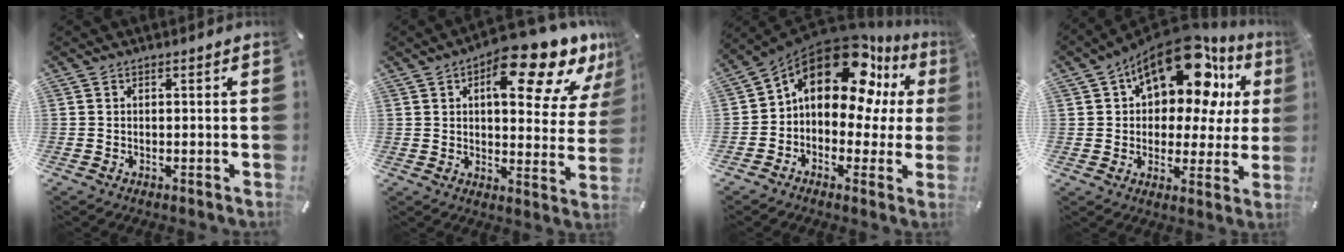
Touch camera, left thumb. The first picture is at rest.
{"total": 18.4, "force": [10.7, 7.4, 12.9], "torque": [-0.170, -0.064, 0.168]}
{"total": 16.5, "force": [8.2, 9.6, 10.6], "torque": [-0.180, -0.057, 0.134]}
{"total": 19.8, "force": [10.9, 10.1, 13.1], "torque": [-0.210, -0.072, 0.182]}